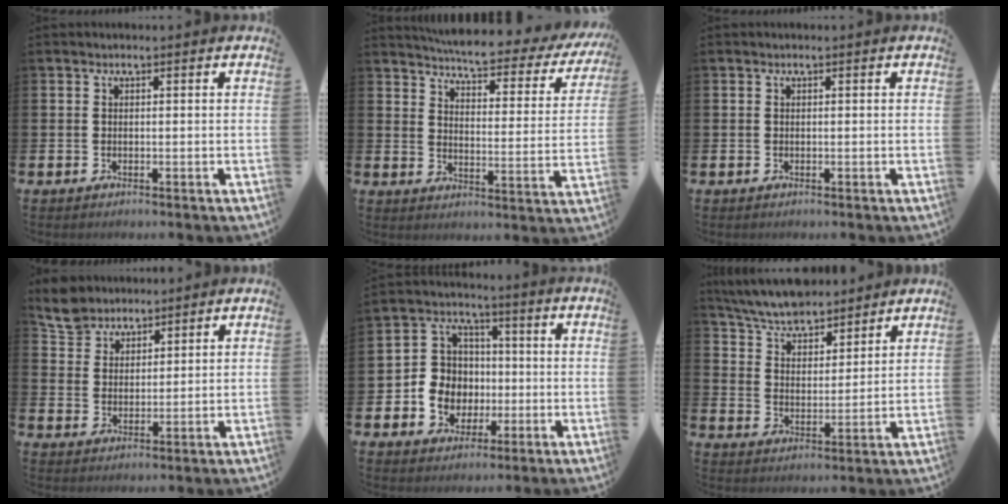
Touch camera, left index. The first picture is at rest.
{"total": 5.5, "force": [5.1, 0.6, 2.0], "torque": [-0.056, -0.043, 0.080]}
{"total": 0.0}
{"total": 5.5, "force": [5.2, 1.8, 0.0], "torque": [-0.029, -0.019, 0.098]}
{"total": 7.0, "force": [-0.6, 6.7, 2.0], "torque": [-0.072, 0.006, -0.015]}
{"total": 6.7, "force": [6.4, 1.5, 1.2], "torque": [-0.056, -0.039, 0.115]}